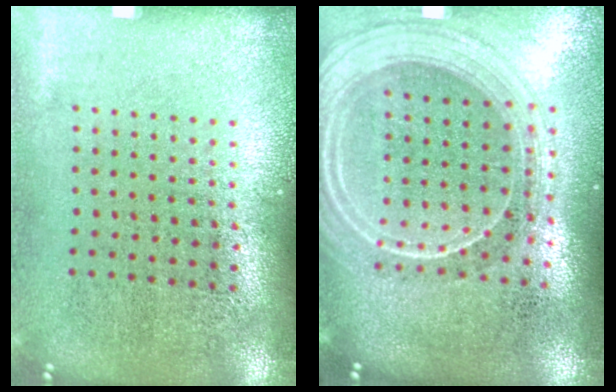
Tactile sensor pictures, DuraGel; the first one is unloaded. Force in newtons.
{"total": 2.2, "press": 1.9, "slide": 1.0}